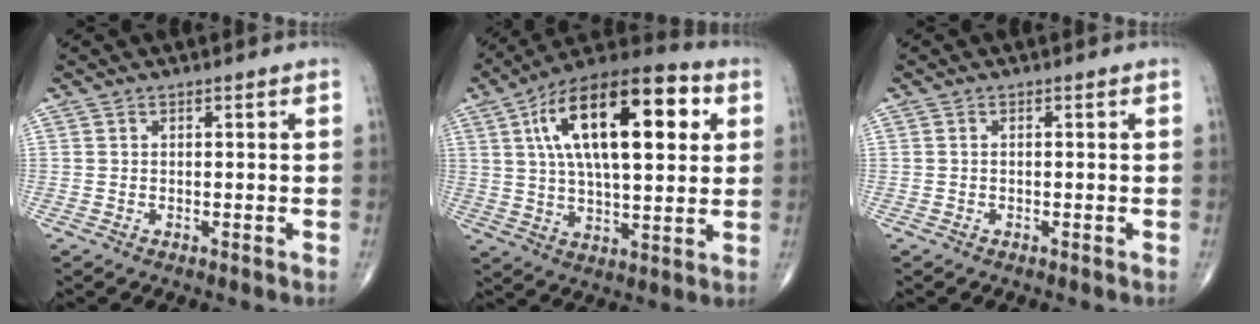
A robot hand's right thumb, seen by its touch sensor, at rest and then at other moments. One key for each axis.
{"total": 23.9, "fx": 7.0, "fy": 10.2, "fz": 20.5, "tx": -0.327, "ty": 0.011, "tz": 0.107}
{"total": 0.0}